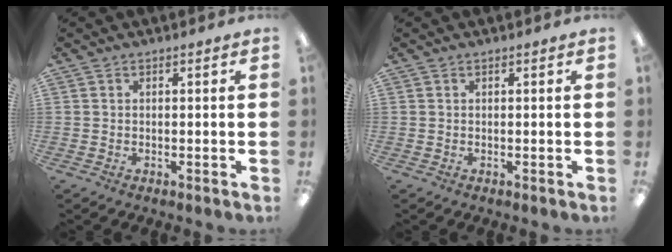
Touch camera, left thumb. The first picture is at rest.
{"total": 0.0}